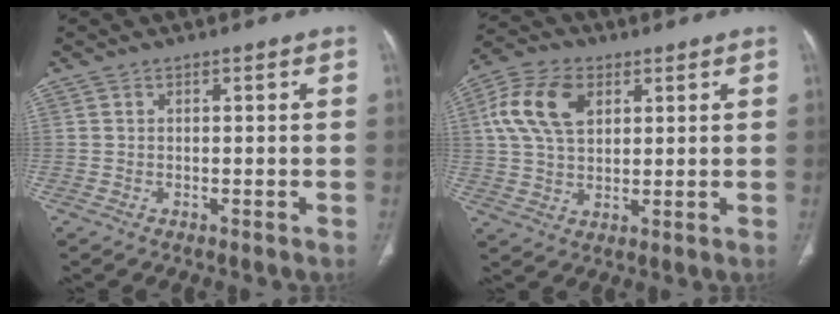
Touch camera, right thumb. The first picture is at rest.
{"total": 11.8, "force": [3.8, 7.5, 8.3], "torque": [-0.158, 0.006, 0.069]}